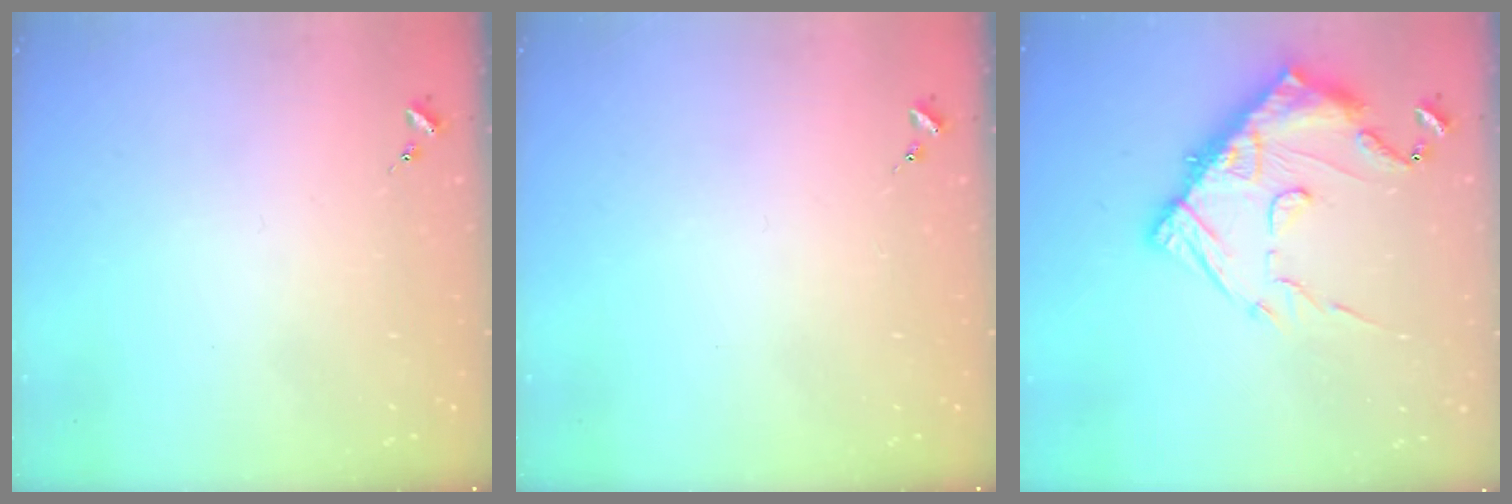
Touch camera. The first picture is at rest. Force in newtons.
{"total": 0.0}
{"total": 17.5, "press": 17.5, "slide": 1.6}